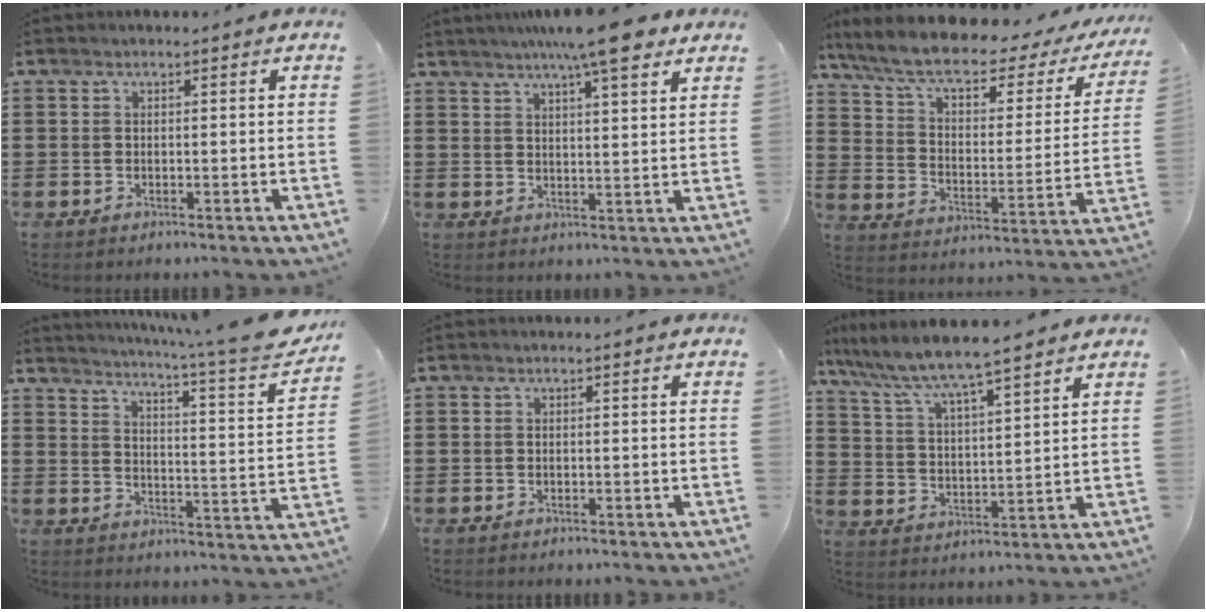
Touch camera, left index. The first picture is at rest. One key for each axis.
{"total": 8.6, "fx": 6.5, "fy": 0.9, "fz": 5.5, "tx": -0.098, "ty": -0.012, "tz": 0.111}
{"total": 8.0, "fx": 5.8, "fy": 2.1, "fz": 5.1, "tx": -0.121, "ty": -0.033, "tz": 0.097}
{"total": 7.1, "fx": 6.0, "fy": -0.3, "fz": 3.8, "tx": -0.074, "ty": -0.054, "tz": 0.094}
{"total": 0.0}
{"total": 6.4, "fx": 5.8, "fy": 0.0, "fz": 2.7, "tx": -0.078, "ty": -0.035, "tz": 0.095}